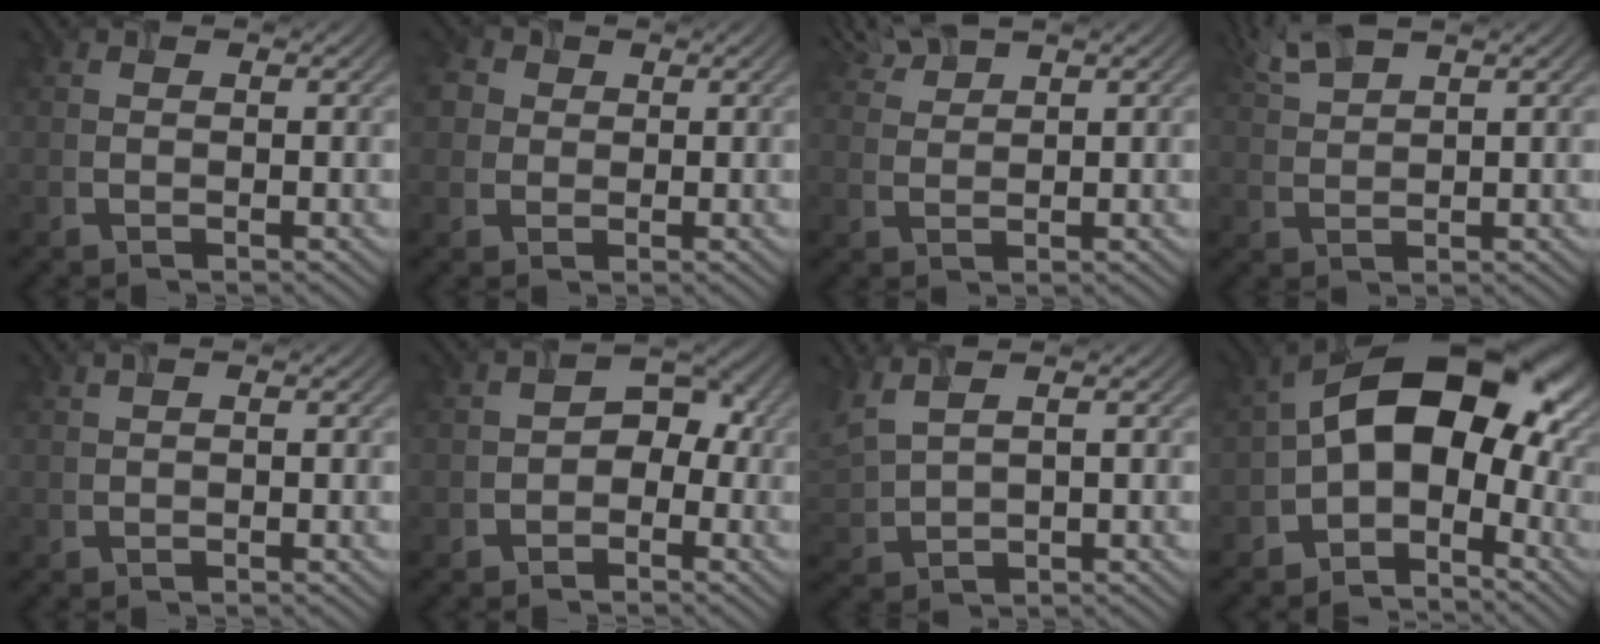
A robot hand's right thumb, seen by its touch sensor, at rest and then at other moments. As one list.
[{"total": 5.3, "force": [1.8, 4.2, 2.7], "torque": [-0.105, 0.029, 0.037]}, {"total": 3.8, "force": [3.2, 0.7, 1.9], "torque": [-0.055, 0.019, 0.080]}, {"total": 3.9, "force": [2.9, 0.7, 2.6], "torque": [-0.067, 0.018, 0.075]}, {"total": 0.7, "force": [0.5, -0.1, 0.5], "torque": [-0.014, 0.007, 0.014]}, {"total": 3.4, "force": [-1.3, 2.6, 1.8], "torque": [-0.009, 0.011, -0.019]}, {"total": 4.0, "force": [2.6, 1.2, 2.7], "torque": [-0.090, 0.019, 0.068]}, {"total": 13.4, "force": [-2.2, 8.3, 10.3], "torque": [-0.156, 0.015, -0.045]}]